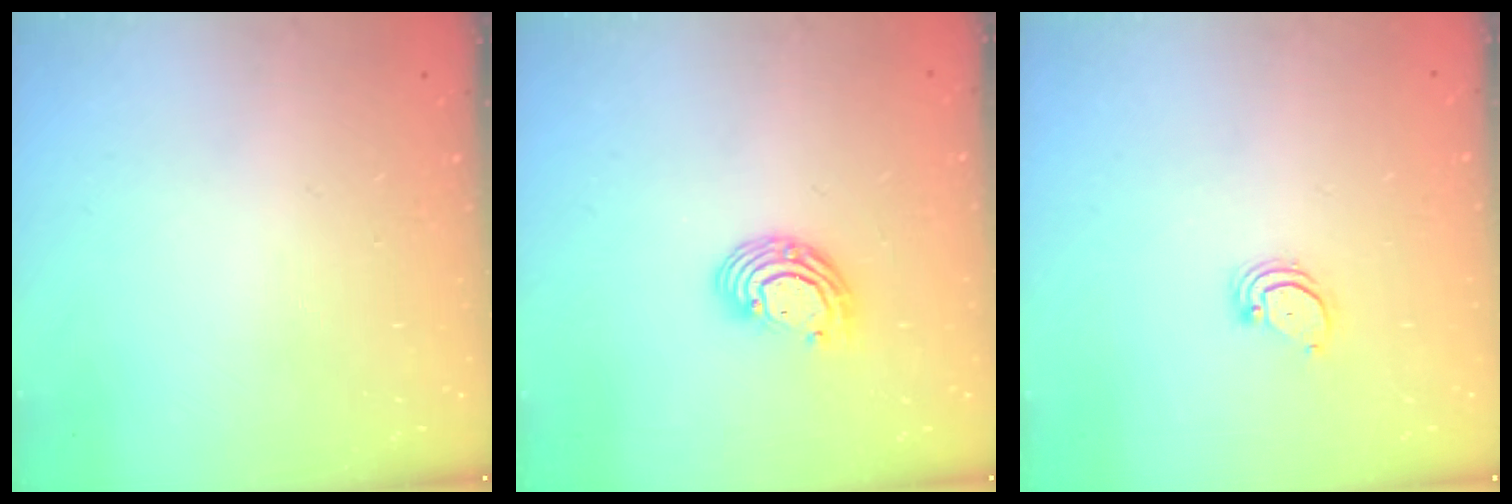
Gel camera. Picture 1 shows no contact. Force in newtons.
{"total": 8.4, "press": 8.3, "slide": 1.4}
{"total": 2.2, "press": 2.2, "slide": 0.3}